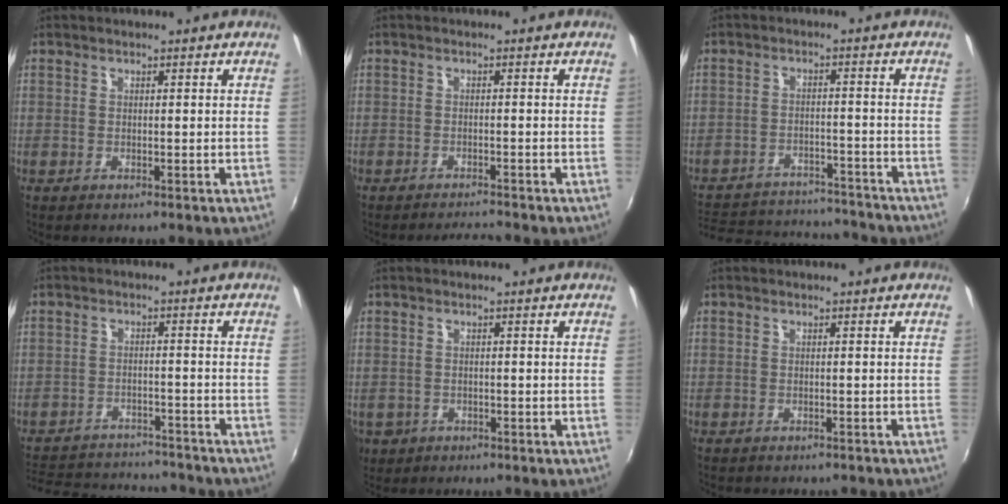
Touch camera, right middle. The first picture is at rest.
{"total": 2.9, "force": [-2.8, 0.0, 0.6], "torque": [-0.021, -0.004, -0.049]}
{"total": 18.5, "force": [-15.7, 7.3, 6.4], "torque": [-0.151, 0.022, -0.202]}
{"total": 16.4, "force": [-14.1, 6.3, 5.3], "torque": [-0.134, 0.025, -0.190]}
{"total": 5.4, "force": [-2.1, 4.5, 2.1], "torque": [-0.057, -0.008, -0.030]}
{"total": 2.7, "force": [-2.5, 0.9, 0.8], "torque": [-0.019, -0.010, -0.033]}